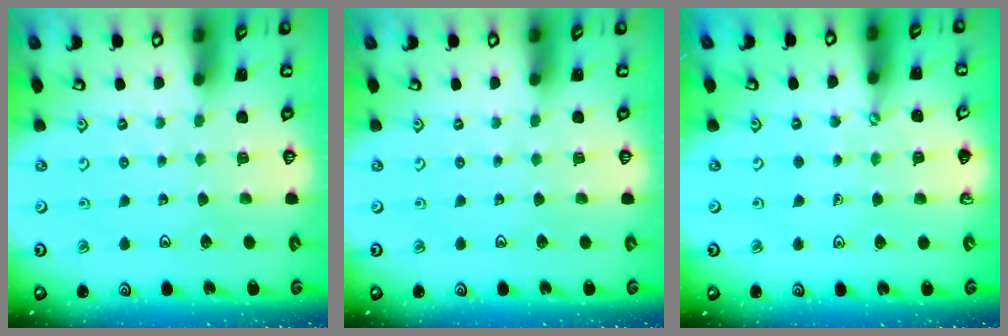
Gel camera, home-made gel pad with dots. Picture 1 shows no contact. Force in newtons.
{"total": 0.0}
{"total": 0.9, "press": 0.9, "slide": 0.1}